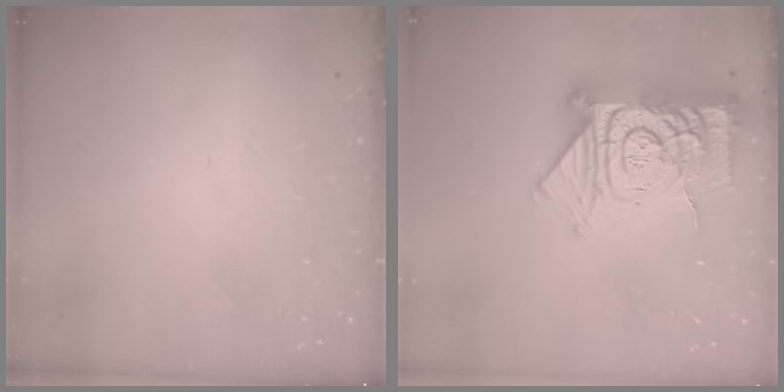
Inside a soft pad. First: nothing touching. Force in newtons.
{"total": 21.4, "press": 21.3, "slide": 2.0}